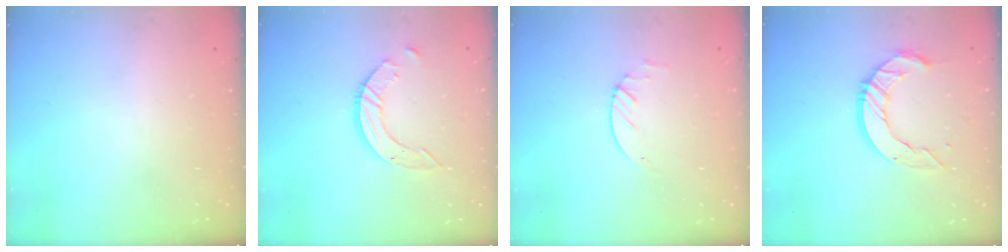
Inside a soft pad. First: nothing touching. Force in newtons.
{"total": 7.9, "press": 7.8, "slide": 0.7}
{"total": 1.9, "press": 1.9, "slide": 0.3}
{"total": 11.2, "press": 11.1, "slide": 0.9}